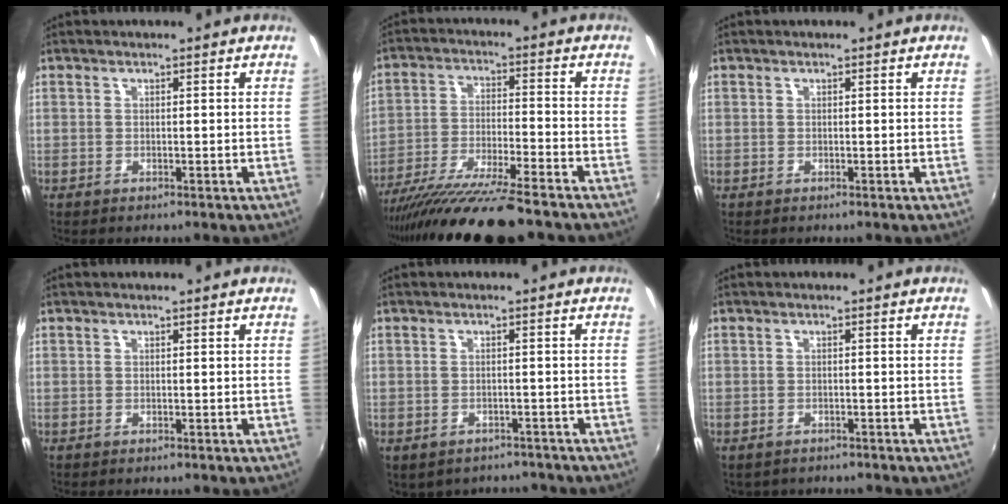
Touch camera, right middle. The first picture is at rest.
{"total": 17.0, "force": [-14.3, 0.8, 9.2], "torque": [-0.181, -0.045, -0.244]}
{"total": 0.0}
{"total": 0.0}
{"total": 7.0, "force": [-5.5, 3.7, 2.3], "torque": [-0.052, -0.018, -0.067]}
{"total": 1.7, "force": [-1.4, 0.9, 0.4], "torque": [-0.013, -0.006, -0.019]}